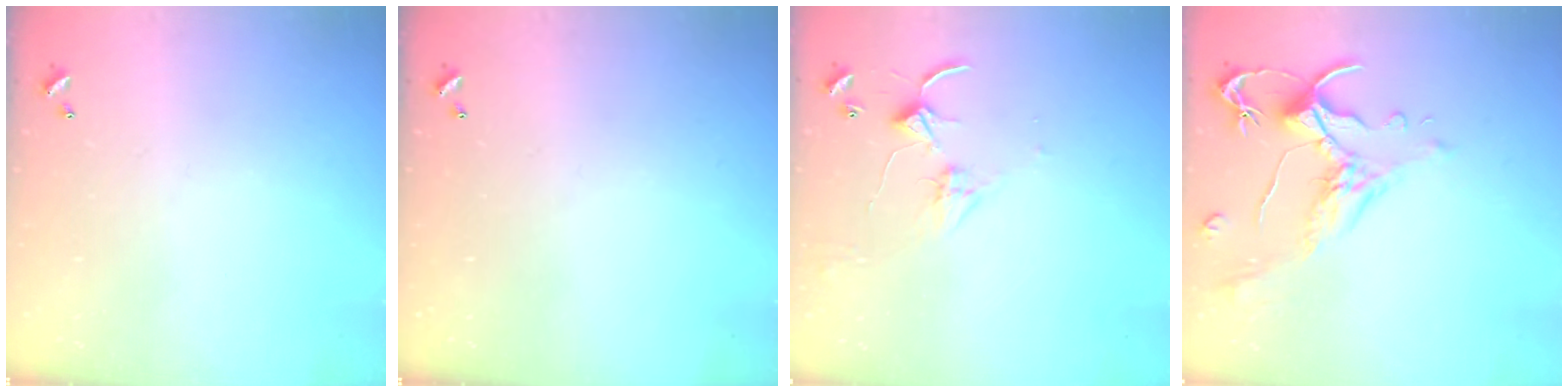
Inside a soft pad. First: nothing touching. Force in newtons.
{"total": 0.0}
{"total": 2.8, "press": 2.8, "slide": 0.4}
{"total": 1.5, "press": 1.0, "slide": 1.1}